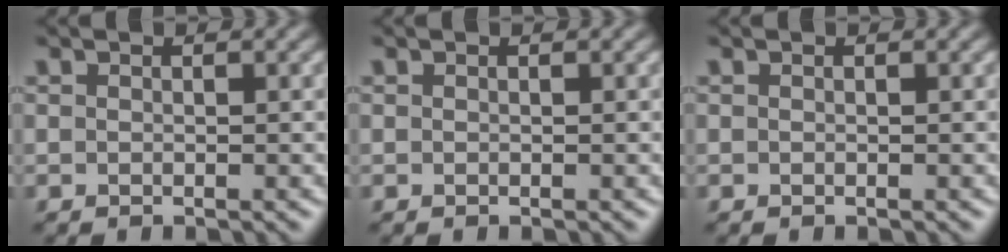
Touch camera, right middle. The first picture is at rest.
{"total": 0.0}
{"total": 0.0}